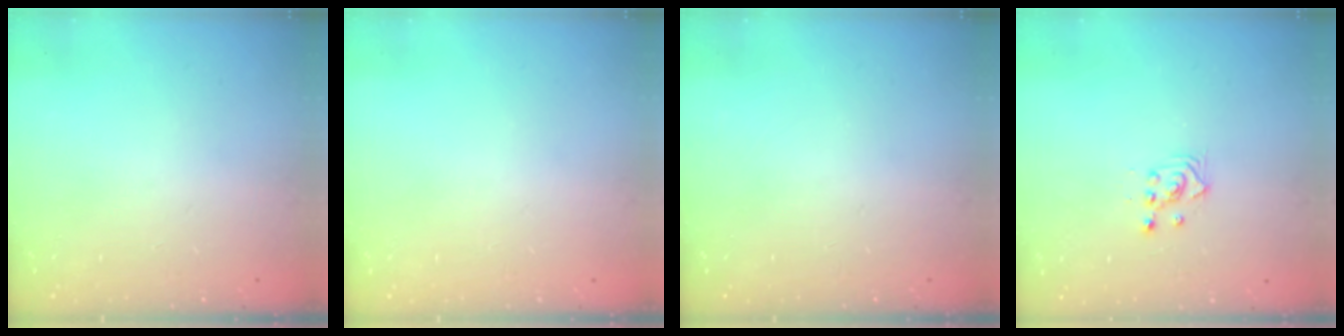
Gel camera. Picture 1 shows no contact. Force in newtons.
{"total": 0.0}
{"total": 0.0}
{"total": 2.3, "press": 2.3, "slide": 0.3}